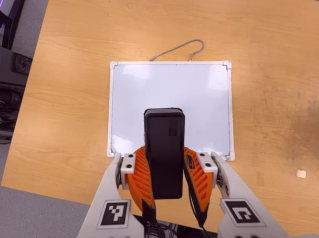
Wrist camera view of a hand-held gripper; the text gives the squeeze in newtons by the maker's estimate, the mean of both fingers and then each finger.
{"total": 9.3, "left": 8.2, "right": 10.5}